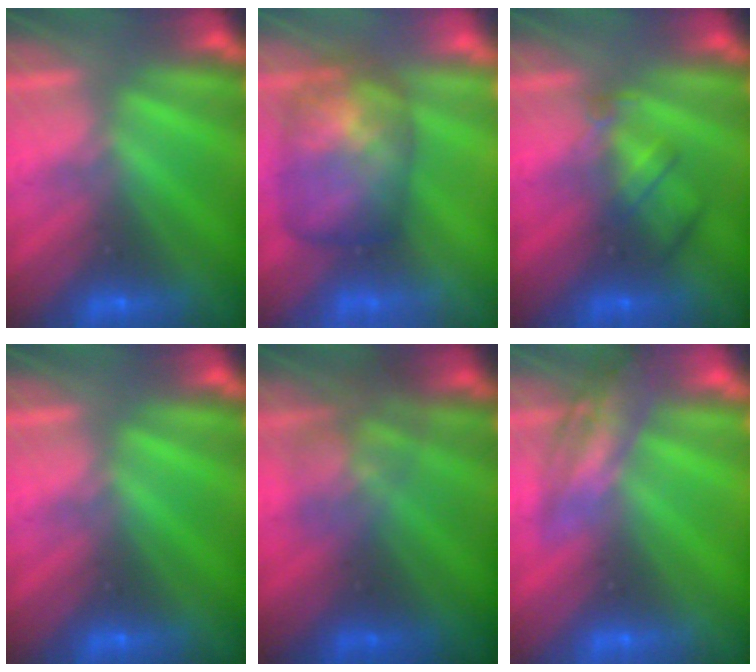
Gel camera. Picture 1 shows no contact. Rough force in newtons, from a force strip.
{"total": 5.5}
{"total": 2.4}
{"total": 0.0}
{"total": 1.8}
{"total": 2.3}